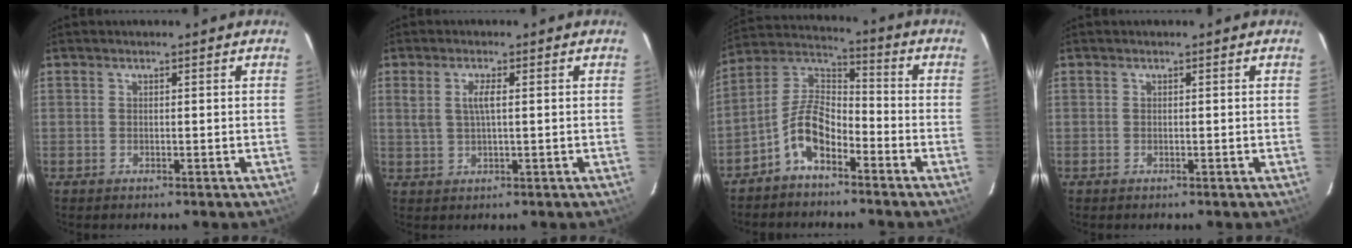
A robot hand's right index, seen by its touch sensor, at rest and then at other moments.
{"total": 3.0, "force": [0.6, 0.6, 2.9], "torque": [-0.059, 0.001, 0.013]}
{"total": 9.1, "force": [-5.2, 4.1, 6.1], "torque": [-0.138, 0.021, -0.106]}
{"total": 0.0}